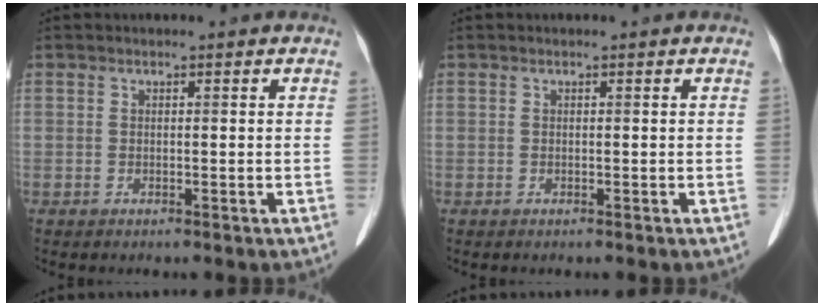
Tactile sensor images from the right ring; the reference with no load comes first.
{"total": 0.0}